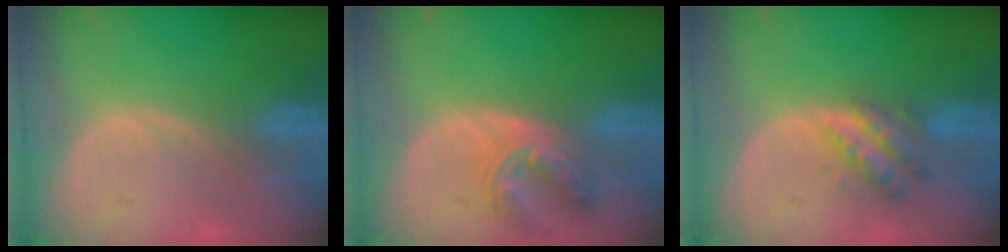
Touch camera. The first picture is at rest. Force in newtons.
{"total": 6.3, "press": 6.2, "slide": 1.1}
{"total": 5.2, "press": 5.2, "slide": 0.1}